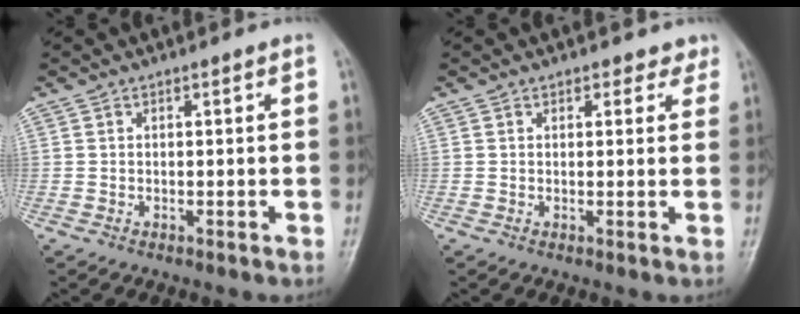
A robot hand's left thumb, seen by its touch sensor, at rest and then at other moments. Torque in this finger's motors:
{"motor_torque": [-0.11, 0.11, -0.10, 0.32, 0.06]}